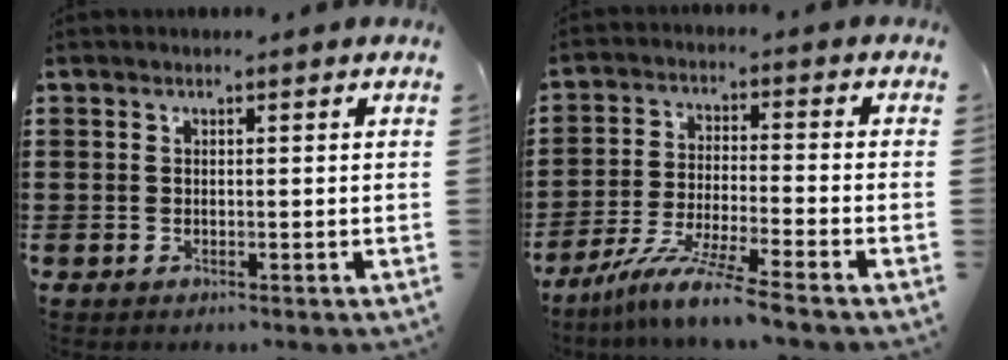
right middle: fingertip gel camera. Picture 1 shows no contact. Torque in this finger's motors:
{"motor_torque": [1.64, -0.50, 0.26, 0.07]}